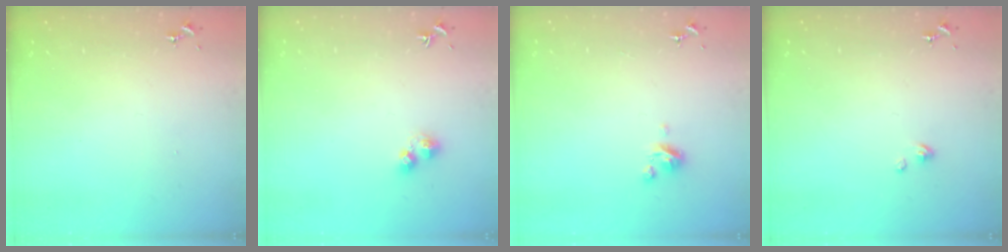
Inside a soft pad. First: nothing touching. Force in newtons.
{"total": 4.5, "press": 4.4, "slide": 0.5}
{"total": 4.3, "press": 4.3, "slide": 0.3}
{"total": 2.4, "press": 2.4, "slide": 0.3}